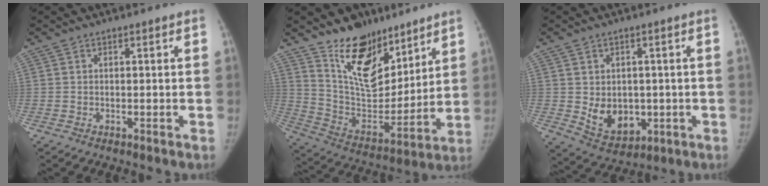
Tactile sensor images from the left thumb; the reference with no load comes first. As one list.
[{"total": 18.4, "force": [12.8, 9.7, 9.0], "torque": [-0.088, -0.091, 0.231]}, {"total": 8.8, "force": [-0.9, 6.7, 5.6], "torque": [-0.060, -0.010, 0.009]}]